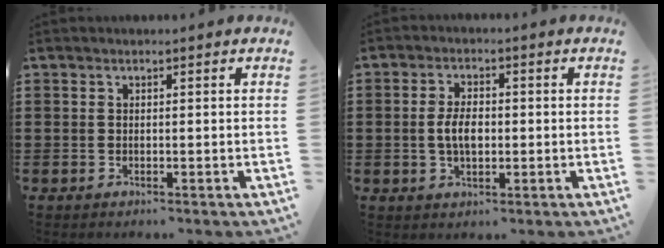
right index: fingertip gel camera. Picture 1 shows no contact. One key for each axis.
{"total": 4.5, "fx": -0.2, "fy": 2.3, "fz": 3.8, "tx": -0.088, "ty": 0.001, "tz": -0.010}